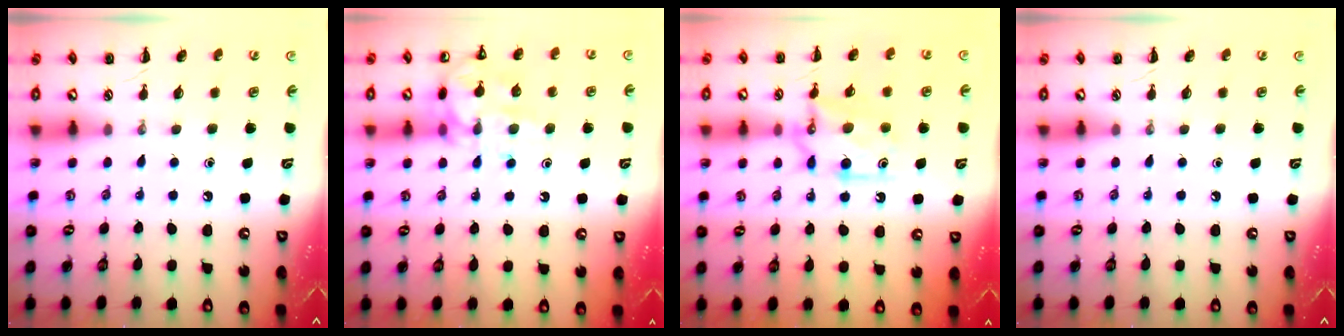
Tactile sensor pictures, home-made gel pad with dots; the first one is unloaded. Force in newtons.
{"total": 14.2, "press": 14.1, "slide": 2.0}
{"total": 10.7, "press": 10.7, "slide": 0.3}
{"total": 0.0}